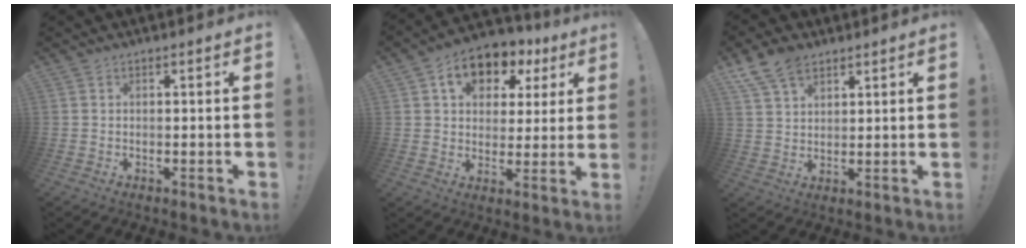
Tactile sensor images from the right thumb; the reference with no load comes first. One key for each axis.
{"total": 11.3, "fx": 5.3, "fy": 8.2, "fz": 5.7, "tx": -0.087, "ty": -0.024, "tz": 0.100}
{"total": 8.7, "fx": 5.9, "fy": 5.0, "fz": 4.1, "tx": -0.075, "ty": -0.021, "tz": 0.116}